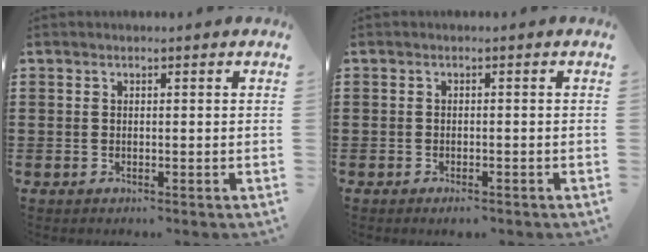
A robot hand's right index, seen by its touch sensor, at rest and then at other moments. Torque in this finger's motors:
{"motor_torque": [0.19, 0.43, 0.15, 0.04]}